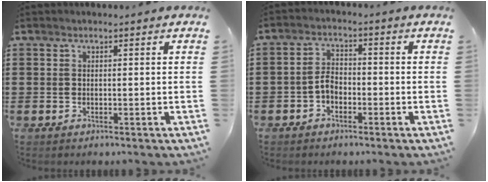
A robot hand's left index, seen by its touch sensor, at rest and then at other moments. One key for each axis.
{"total": 3.1, "fx": -1.5, "fy": 1.8, "fz": 2.0, "tx": -0.047, "ty": 0.005, "tz": -0.032}